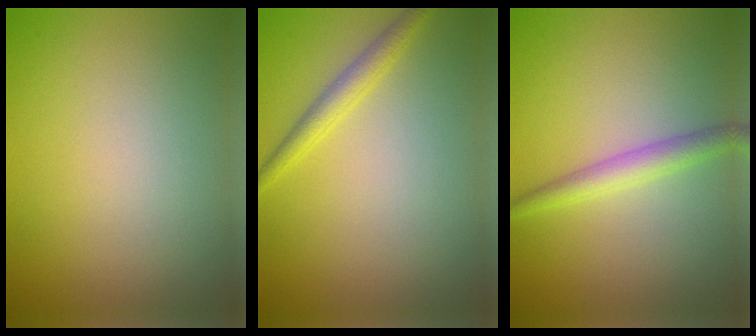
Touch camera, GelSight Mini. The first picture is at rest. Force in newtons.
{"total": 2.1, "press": 2.1, "slide": 0.1}
{"total": 2.4, "press": 2.4, "slide": 0.0}